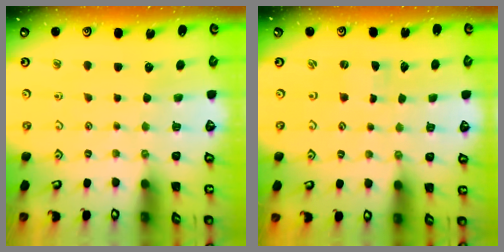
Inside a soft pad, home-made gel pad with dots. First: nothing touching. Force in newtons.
{"total": 0.0}